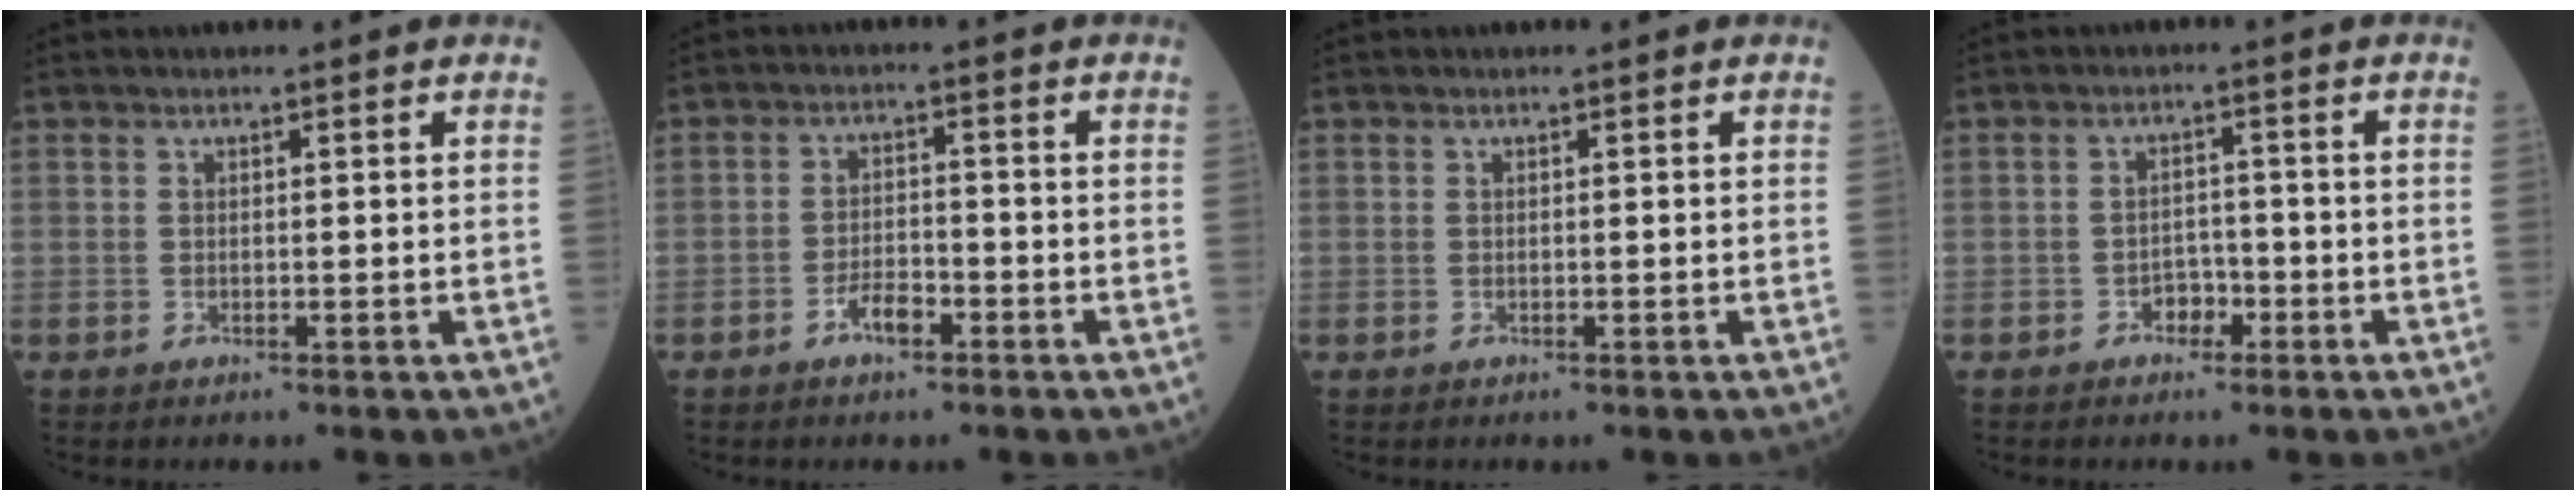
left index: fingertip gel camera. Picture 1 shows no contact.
{"total": 3.5, "force": [-2.2, 1.3, 2.3], "torque": [-0.044, 0.005, -0.042]}
{"total": 0.0}
{"total": 2.6, "force": [-1.6, 1.6, 1.2], "torque": [-0.015, 0.007, -0.028]}